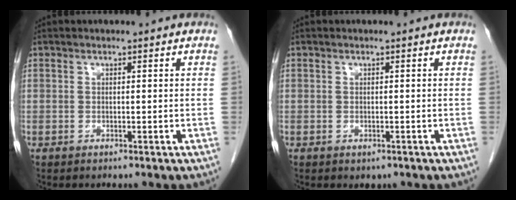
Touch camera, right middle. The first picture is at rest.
{"total": 0.7, "force": [-0.3, 0.5, 0.3], "torque": [-0.005, -0.001, 0.003]}